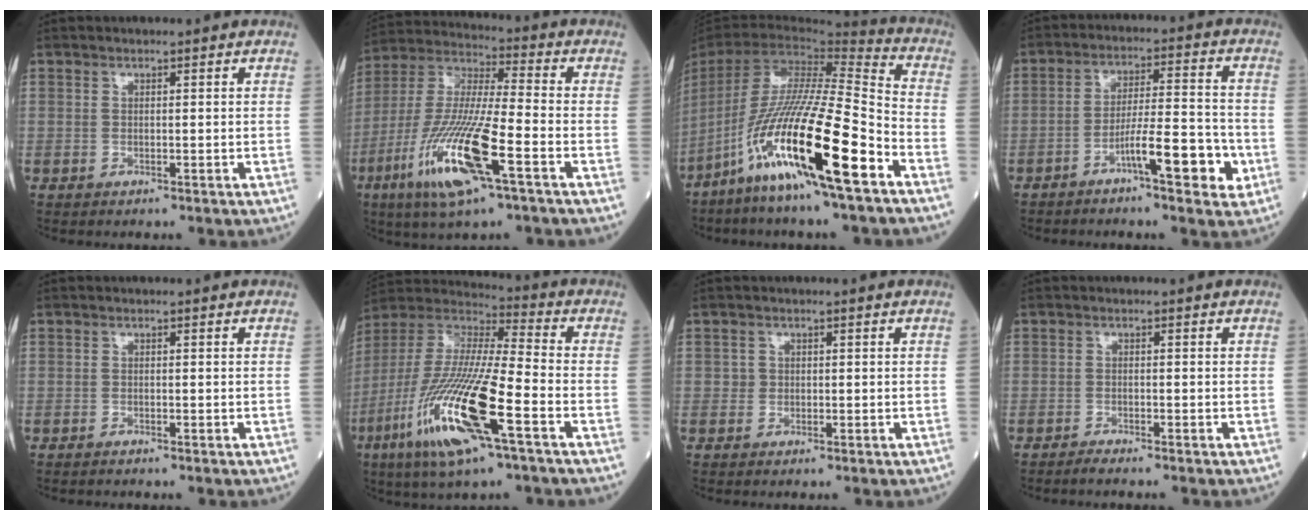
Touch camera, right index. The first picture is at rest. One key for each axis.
{"total": 17.3, "fx": -7.3, "fy": 1.9, "fz": 15.6, "tx": -0.336, "ty": -0.026, "tz": -0.135}
{"total": 22.4, "fx": -11.5, "fy": 1.0, "fz": 19.1, "tx": -0.378, "ty": -0.052, "tz": -0.220}
{"total": 9.4, "fx": -4.2, "fy": 1.4, "fz": 8.3, "tx": -0.137, "ty": 0.013, "tz": -0.064}
{"total": 0.0}
{"total": 20.7, "fx": -8.8, "fy": 2.3, "fz": 18.6, "tx": -0.427, "ty": -0.045, "tz": -0.169}
{"total": 0.8, "fx": 0.0, "fy": 0.8, "fz": 0.0, "tx": 0.004, "ty": 0.007, "tz": 0.000}
{"total": 1.4, "fx": -1.3, "fy": -0.2, "fz": 0.6, "tx": -0.016, "ty": 0.000, "tz": -0.021}